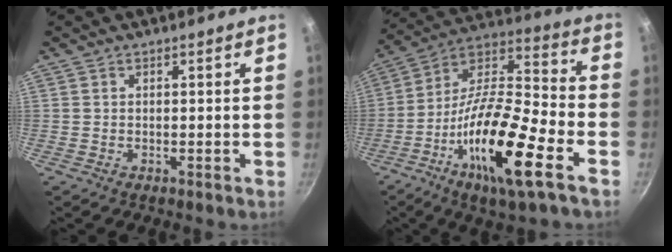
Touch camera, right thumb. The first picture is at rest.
{"total": 22.0, "force": [-9.5, 5.6, 19.0], "torque": [-0.331, 0.043, -0.187]}